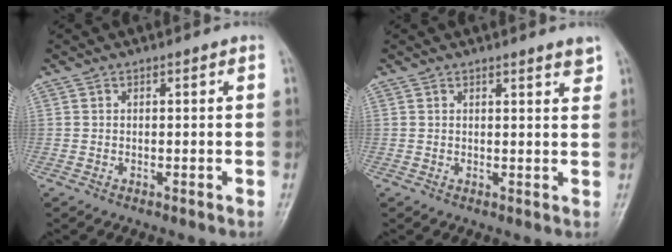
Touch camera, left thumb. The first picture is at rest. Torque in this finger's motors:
{"motor_torque": [-0.03, 0.00, -0.16, -0.07, 0.06]}